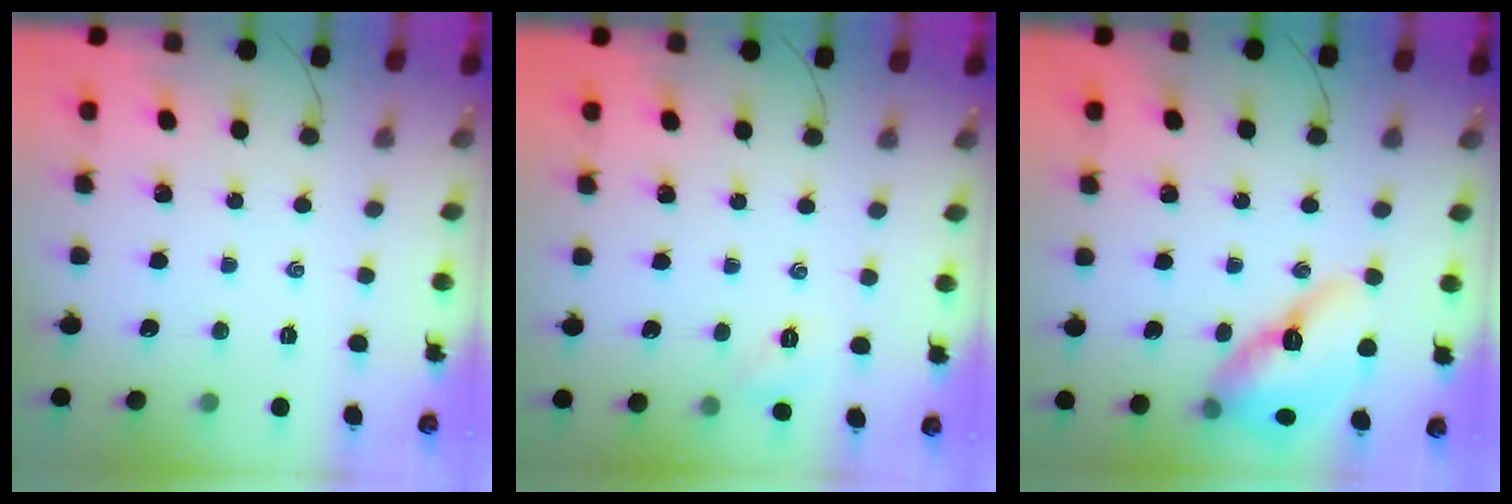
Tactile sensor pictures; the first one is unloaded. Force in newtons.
{"total": 2.2, "press": 2.2, "slide": 0.5}
{"total": 16.4, "press": 16.0, "slide": 3.7}